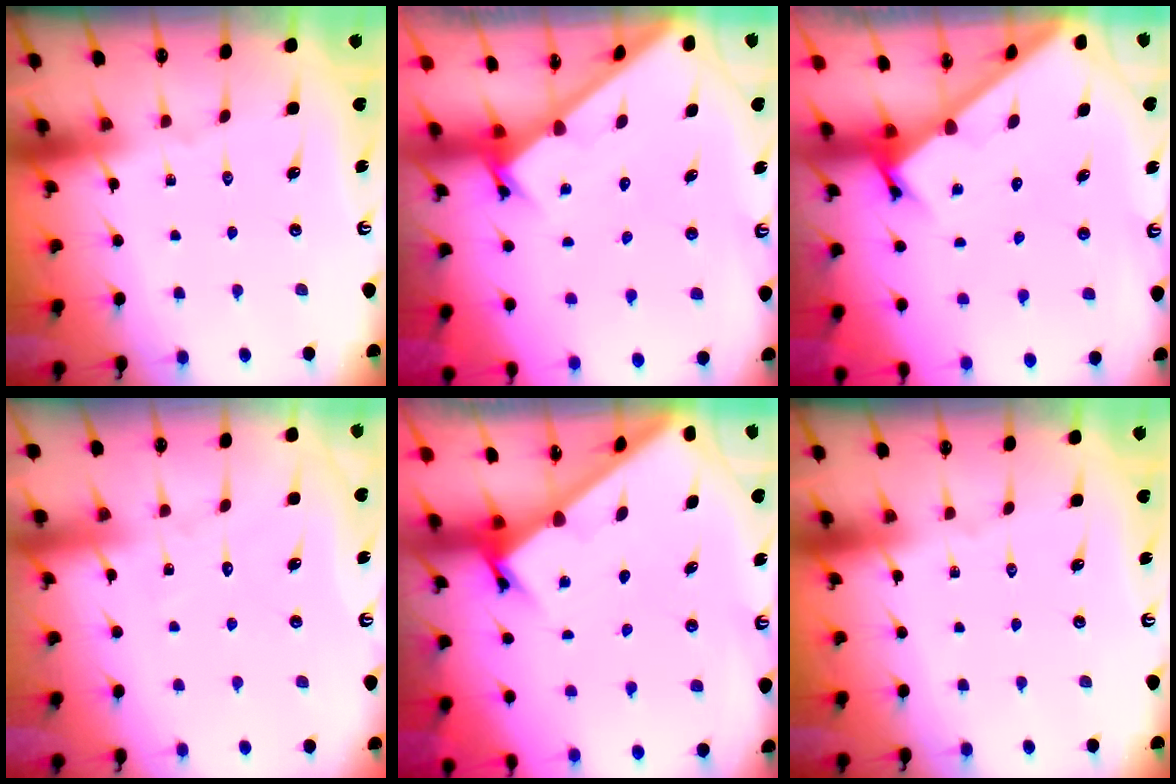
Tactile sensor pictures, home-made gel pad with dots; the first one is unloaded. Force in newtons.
{"total": 2.4, "press": 2.4, "slide": 0.1}
{"total": 2.9, "press": 2.9, "slide": 0.2}
{"total": 5.0, "press": 5.0, "slide": 0.3}
{"total": 2.5, "press": 2.5, "slide": 0.3}
{"total": 0.0}